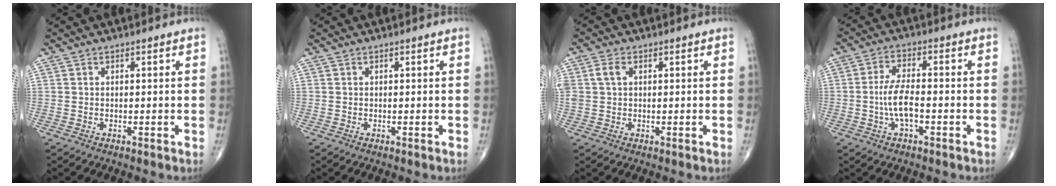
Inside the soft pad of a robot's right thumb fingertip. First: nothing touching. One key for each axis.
{"total": 0.0}
{"total": 3.7, "fx": 0.9, "fy": 2.5, "fz": 2.6, "tx": -0.067, "ty": 0.012, "tz": 0.020}
{"total": 6.5, "fx": -1.5, "fy": 2.8, "fz": 5.7, "tx": -0.117, "ty": 0.016, "tz": -0.030}